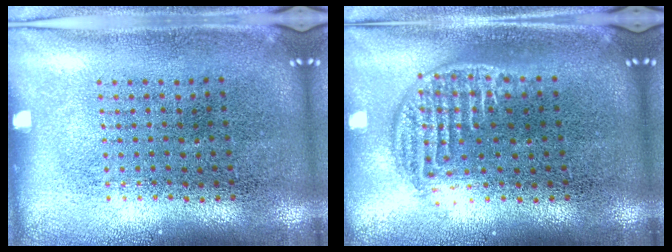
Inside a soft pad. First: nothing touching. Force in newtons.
{"total": 1.3, "press": 1.1, "slide": 0.7}